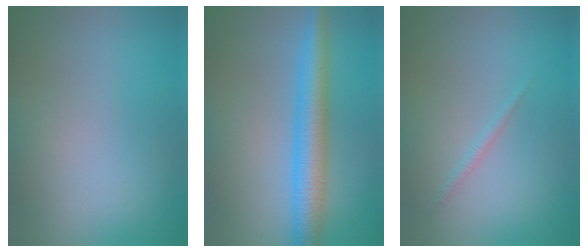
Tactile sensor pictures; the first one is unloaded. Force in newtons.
{"total": 4.7, "press": 4.7, "slide": 0.0}
{"total": 0.6, "press": 0.6, "slide": 0.1}